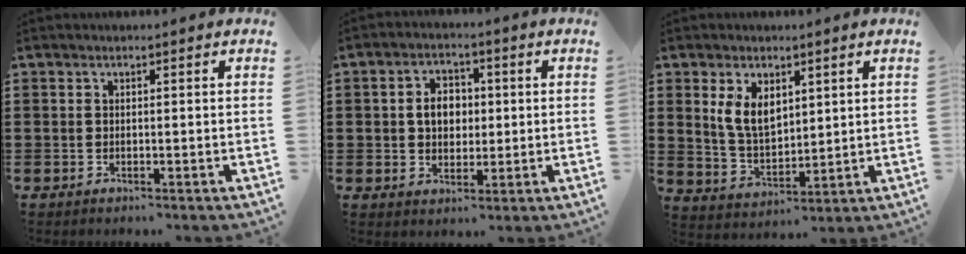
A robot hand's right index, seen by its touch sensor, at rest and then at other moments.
{"total": 4.8, "force": [0.2, 3.6, 3.1], "torque": [-0.063, 0.011, -0.003]}
{"total": 6.6, "force": [2.7, 3.9, 4.6], "torque": [-0.108, 0.007, 0.048]}